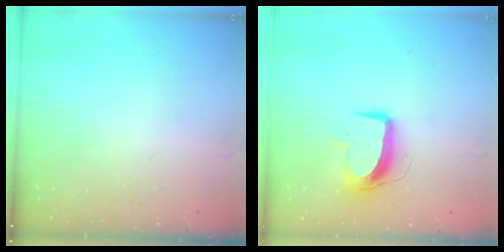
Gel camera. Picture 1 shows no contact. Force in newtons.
{"total": 10.0, "press": 10.0, "slide": 0.3}